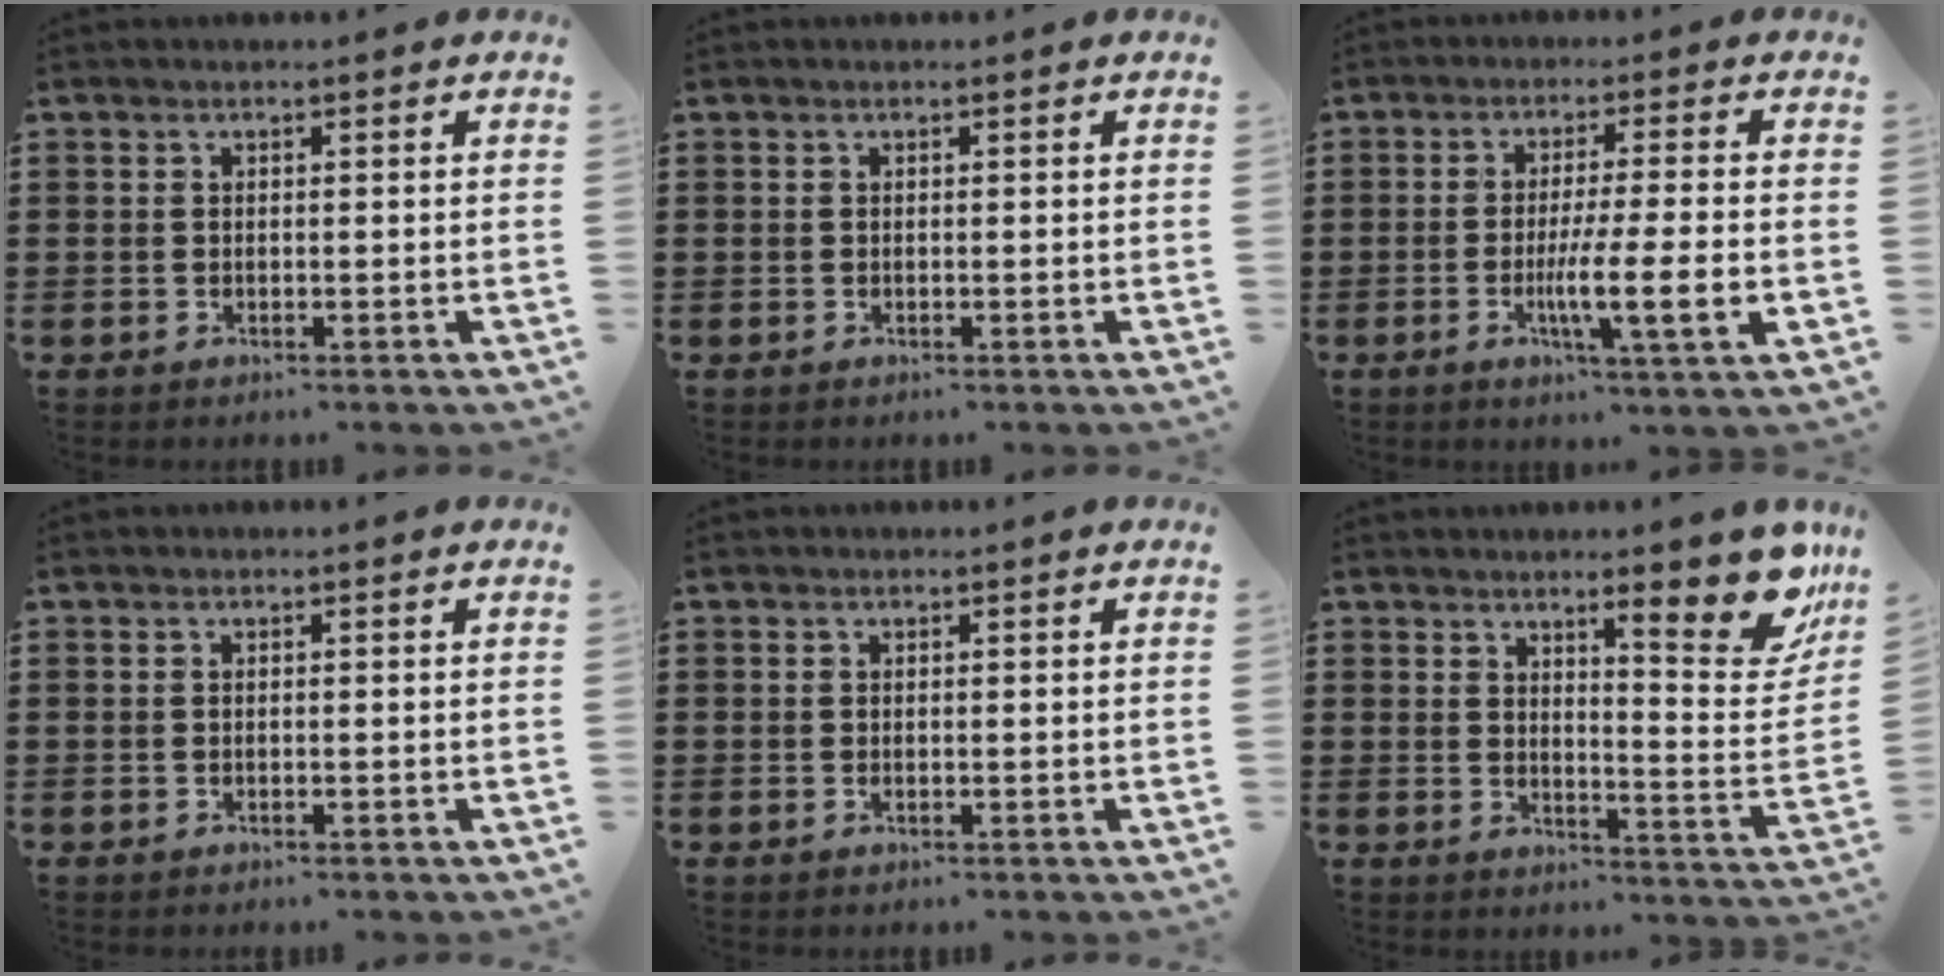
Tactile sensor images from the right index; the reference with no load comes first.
{"total": 0.0}
{"total": 8.4, "force": [-2.0, 0.2, 8.1], "torque": [-0.141, -0.017, -0.034]}
{"total": 0.0}
{"total": 0.0}
{"total": 11.2, "force": [8.2, 2.2, 7.4], "torque": [-0.100, -0.053, 0.132]}